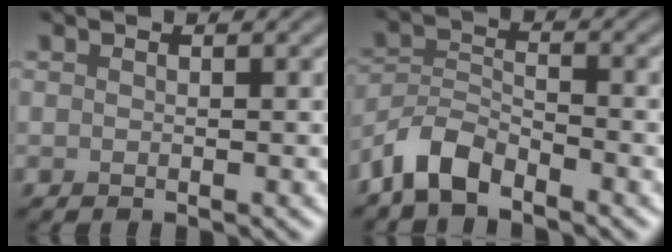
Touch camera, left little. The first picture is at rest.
{"total": 4.1, "force": [-3.3, 1.5, 1.9], "torque": [-0.035, 0.003, -0.077]}